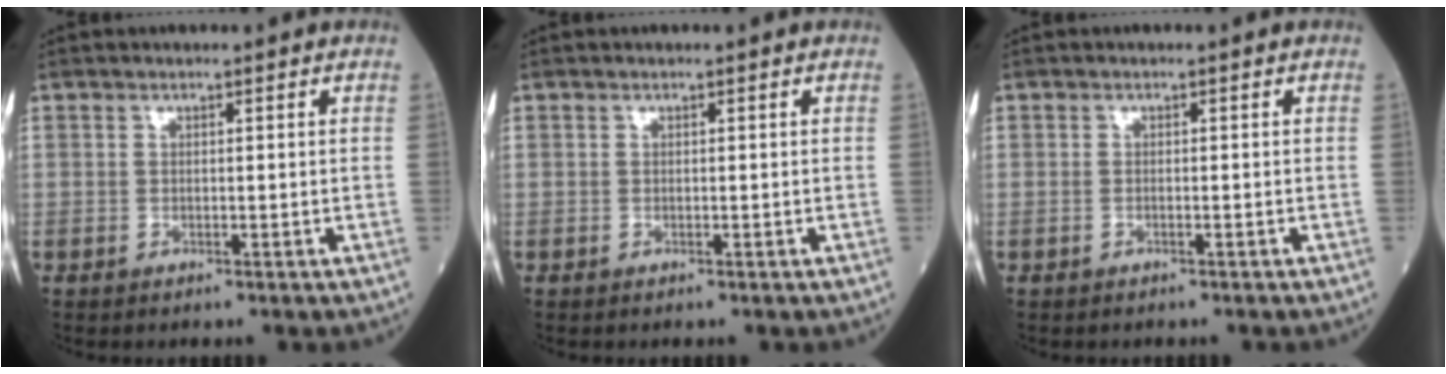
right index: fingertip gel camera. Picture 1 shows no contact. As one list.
[{"total": 0.0}, {"total": 0.5, "force": [-0.4, 0.4, 0.0], "torque": [-0.002, 0.003, -0.008]}]